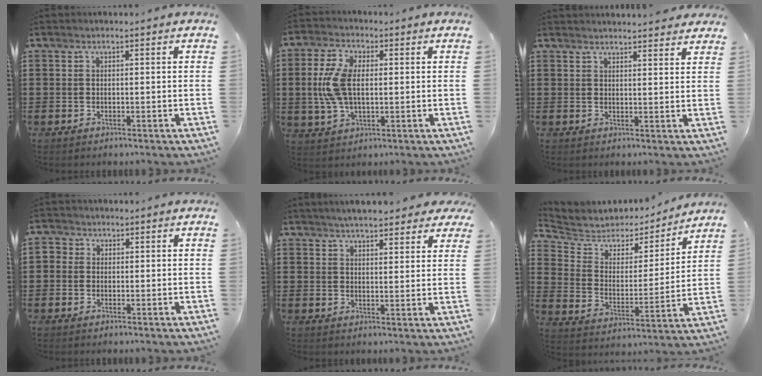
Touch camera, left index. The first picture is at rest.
{"total": 8.1, "force": [0.4, 4.4, 6.8], "torque": [-0.160, 0.007, 0.001]}
{"total": 2.6, "force": [2.6, -0.3, 0.2], "torque": [-0.010, -0.009, 0.049]}
{"total": 1.3, "force": [-0.2, 1.3, 0.3], "torque": [-0.008, 0.008, -0.006]}
{"total": 4.3, "force": [4.0, 0.7, 1.3], "torque": [-0.037, -0.005, 0.074]}
{"total": 4.6, "force": [4.0, 2.1, 0.3], "torque": [-0.040, -0.032, 0.064]}